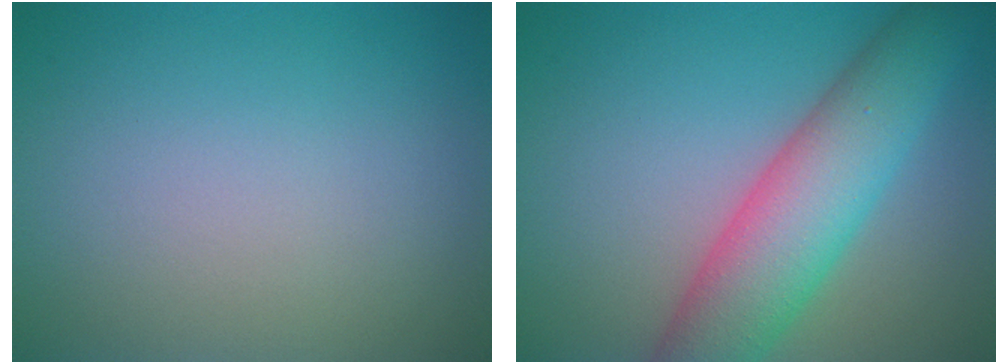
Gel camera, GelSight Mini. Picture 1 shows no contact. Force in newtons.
{"total": 8.1, "press": 8.1, "slide": 0.2}